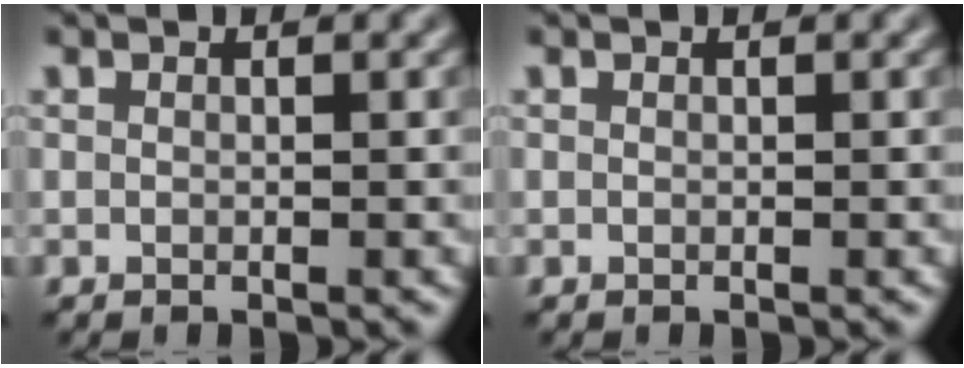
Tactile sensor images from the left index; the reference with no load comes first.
{"total": 0.0}